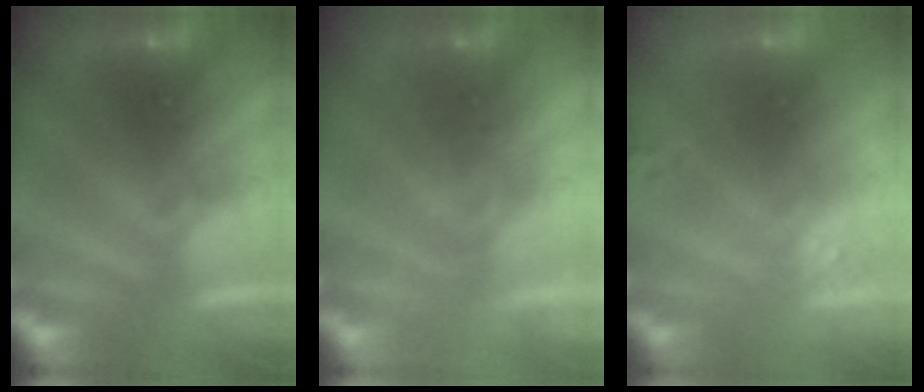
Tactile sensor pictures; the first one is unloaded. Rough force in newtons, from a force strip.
{"total": 2.1}
{"total": 2.6}